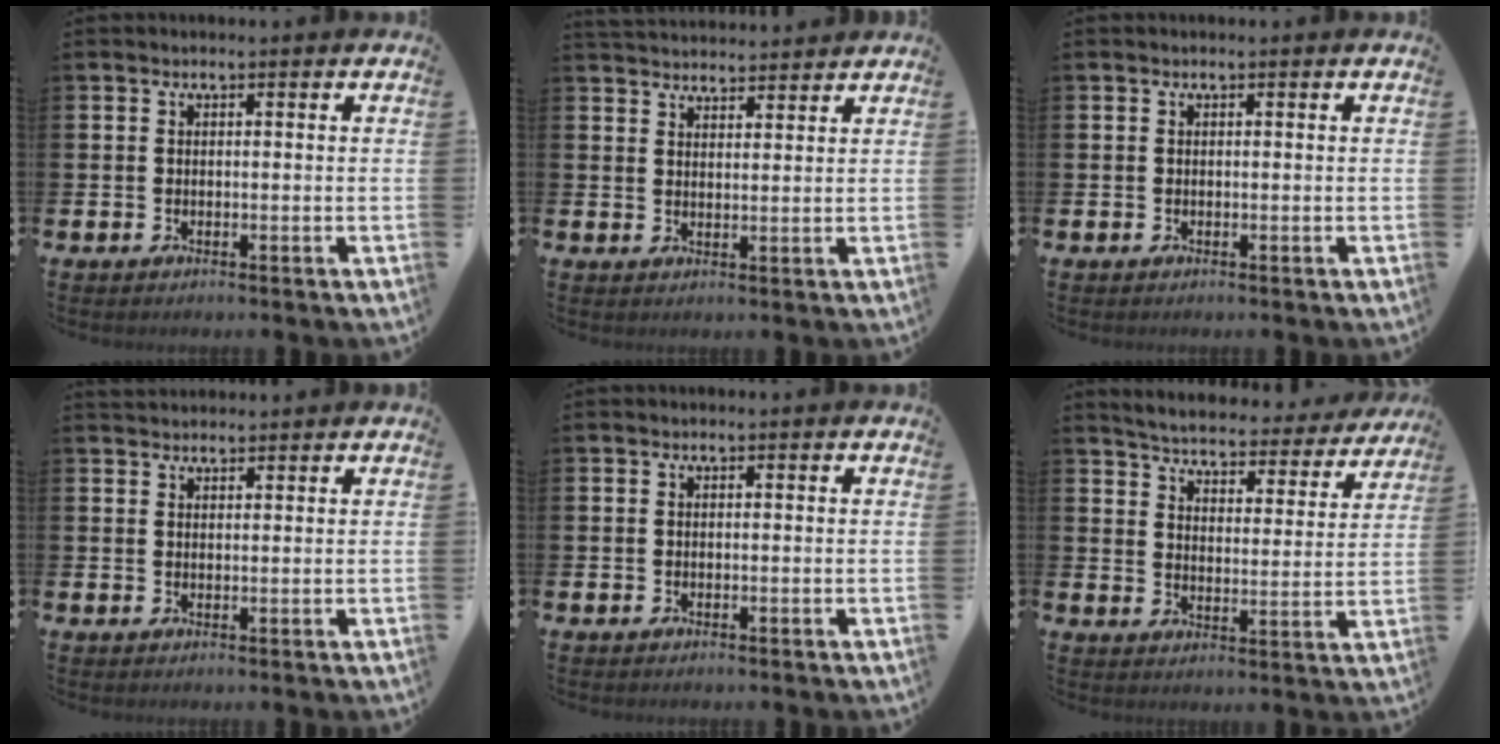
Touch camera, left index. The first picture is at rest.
{"total": 3.4, "force": [3.4, 0.5, 0.0], "torque": [-0.007, -0.019, 0.063]}
{"total": 0.0}
{"total": 2.0, "force": [1.9, 0.5, 0.1], "torque": [0.004, -0.006, 0.034]}
{"total": 0.0}
{"total": 4.7, "force": [4.6, 0.6, 0.8], "torque": [-0.044, -0.039, 0.076]}